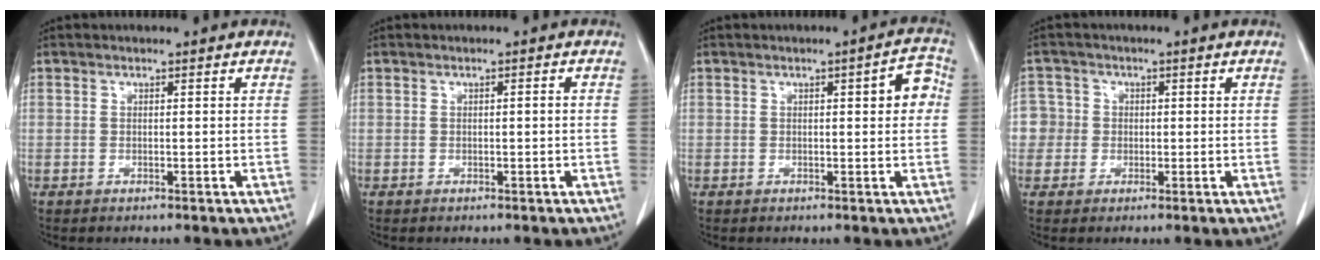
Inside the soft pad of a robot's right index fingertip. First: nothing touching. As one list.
[{"total": 0.6, "force": [-0.1, 0.0, 0.6], "torque": [-0.010, 0.001, 0.000]}, {"total": 4.1, "force": [0.6, 1.1, 3.9], "torque": [-0.042, 0.013, 0.001]}, {"total": 4.5, "force": [-0.1, 4.5, 0.0], "torque": [0.011, 0.017, -0.003]}]